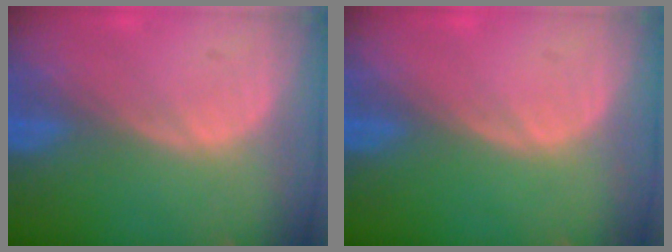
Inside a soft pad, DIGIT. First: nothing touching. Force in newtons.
{"total": 0.0}